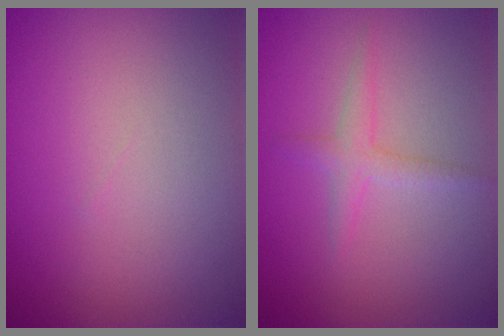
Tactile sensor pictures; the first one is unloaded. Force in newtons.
{"total": 1.6, "press": 1.6, "slide": 0.1}